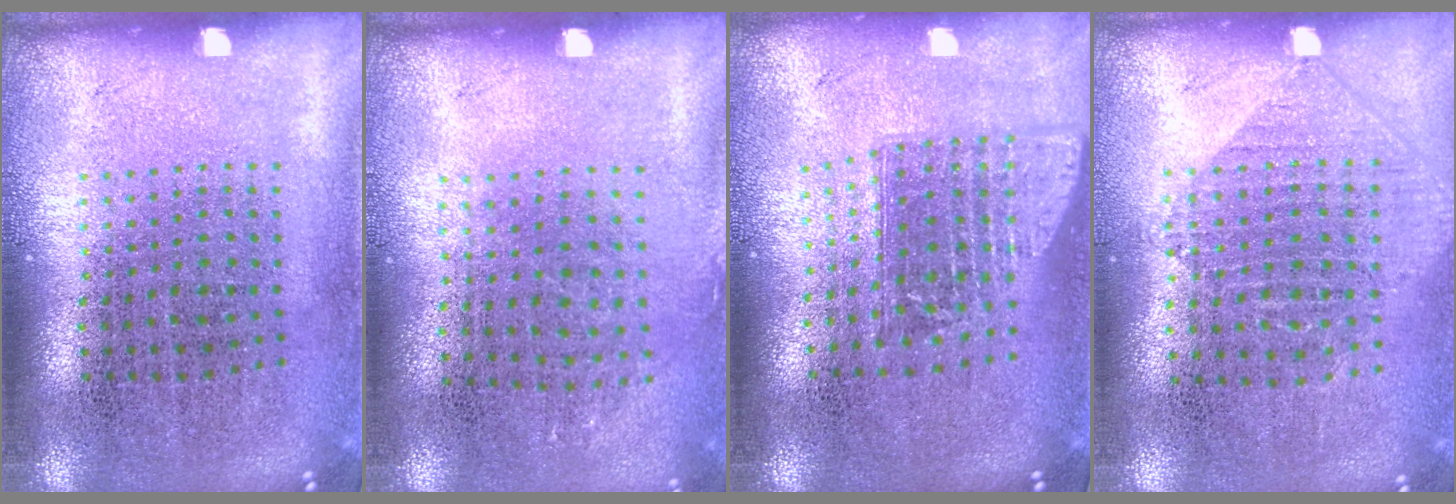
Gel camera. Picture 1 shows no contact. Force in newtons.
{"total": 0.9, "press": 0.6, "slide": 0.6}
{"total": 1.5, "press": 1.2, "slide": 0.9}
{"total": 0.9, "press": 0.9, "slide": 0.2}